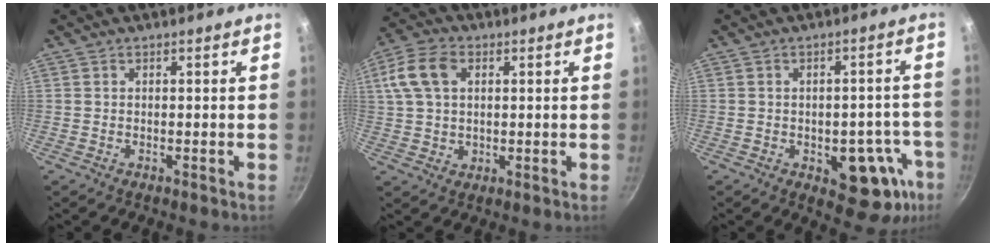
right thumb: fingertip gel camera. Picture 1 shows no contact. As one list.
[{"total": 10.0, "force": [2.7, 6.9, 6.7], "torque": [-0.123, 0.009, 0.044]}, {"total": 12.7, "force": [-4.5, 7.2, 9.4], "torque": [-0.052, 0.021, -0.052]}]